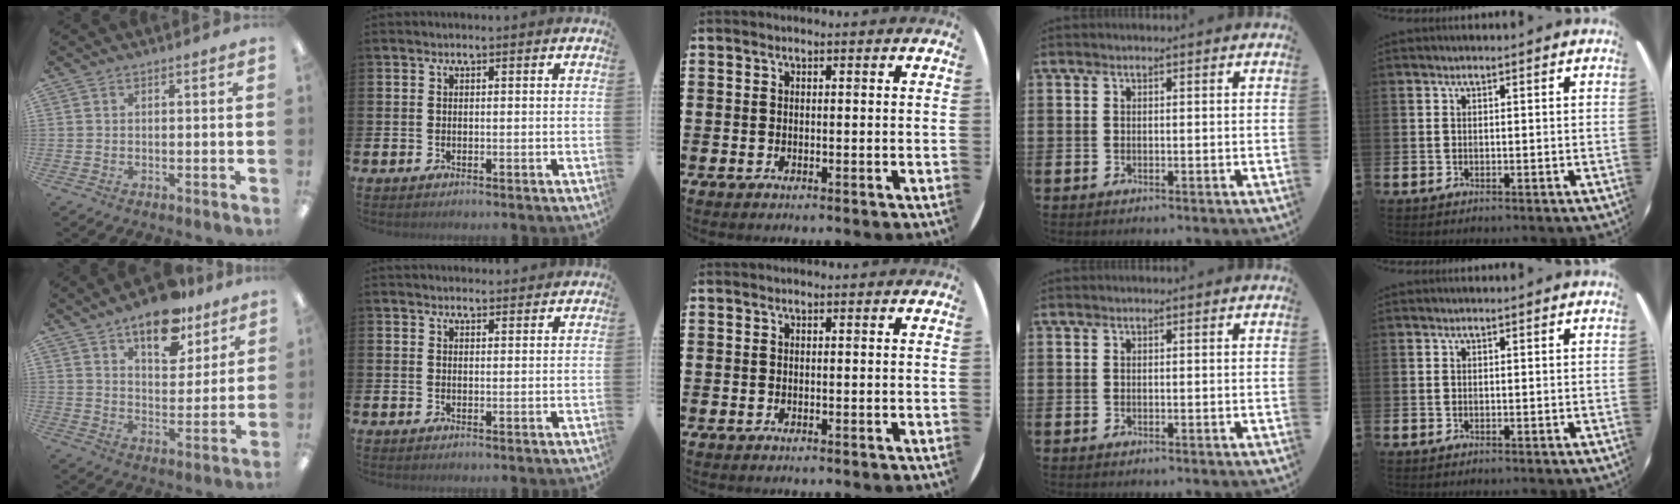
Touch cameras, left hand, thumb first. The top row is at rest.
{"thumb": {"total": 14.3, "force": [10.4, 6.6, 7.3], "torque": [-0.092, -0.058, 0.179]}, "index": {"total": 2.3, "force": [2.3, 0.5, -0.1], "torque": [0.006, -0.013, 0.039]}}